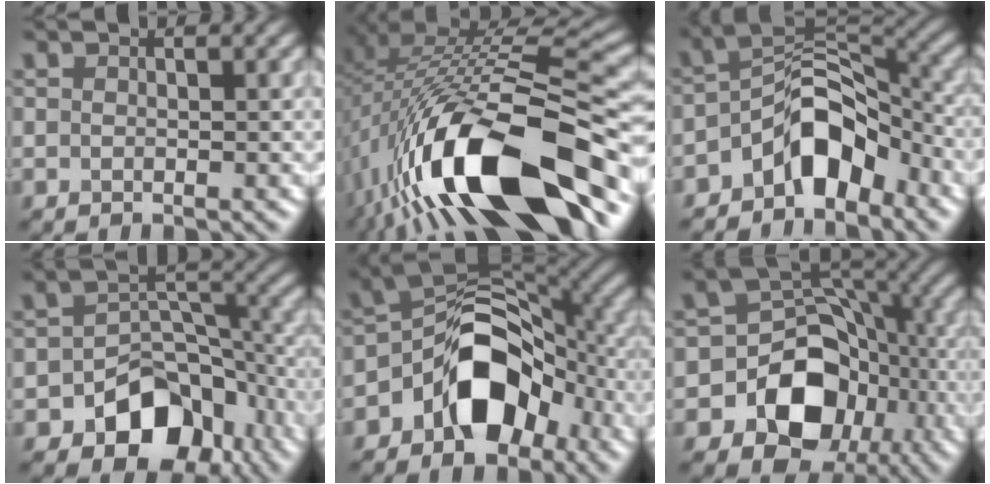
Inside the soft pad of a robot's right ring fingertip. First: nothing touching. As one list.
[{"total": 17.7, "force": [-6.7, 6.9, 14.8], "torque": [-0.266, -0.005, -0.106]}, {"total": 6.6, "force": [-4.0, 3.3, 4.0], "torque": [-0.042, 0.013, -0.081]}, {"total": 9.4, "force": [-5.1, 6.1, 5.0], "torque": [-0.059, -0.007, -0.086]}, {"total": 9.5, "force": [-4.3, 5.8, 6.1], "torque": [-0.080, 0.015, -0.086]}, {"total": 12.4, "force": [-4.8, 10.0, 5.6], "torque": [-0.083, 0.008, -0.100]}]